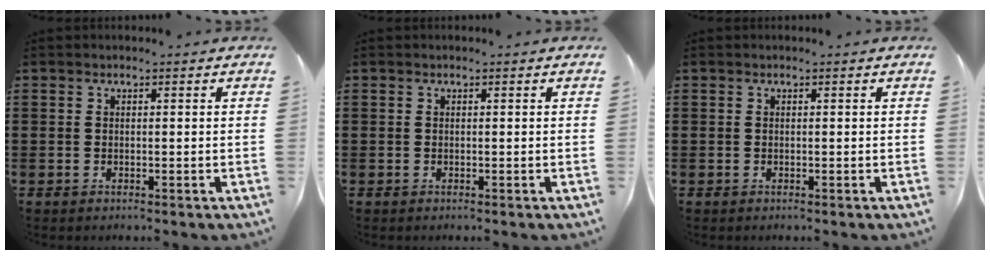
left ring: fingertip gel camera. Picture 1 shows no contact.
{"total": 0.0}
{"total": 0.0}